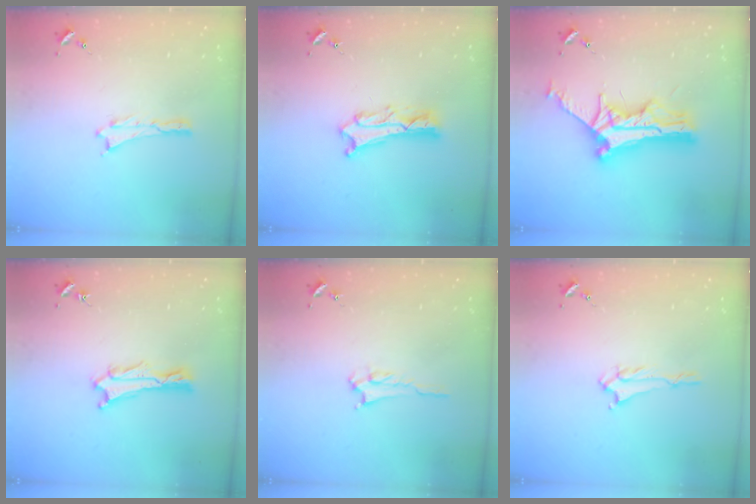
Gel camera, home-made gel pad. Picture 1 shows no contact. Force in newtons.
{"total": 3.8, "press": 3.8, "slide": 0.4}
{"total": 12.0, "press": 12.0, "slide": 0.8}
{"total": 0.9, "press": 0.9, "slide": 0.2}
{"total": 2.2, "press": 2.2, "slide": 0.3}
{"total": 1.4, "press": 1.3, "slide": 0.2}